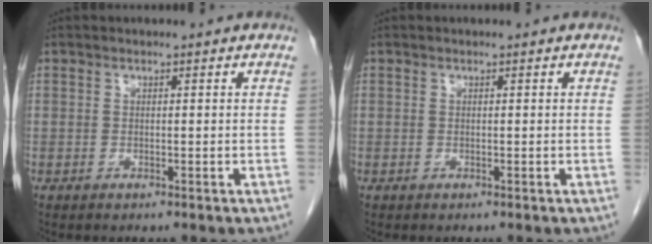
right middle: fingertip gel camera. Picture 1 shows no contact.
{"total": 0.0}